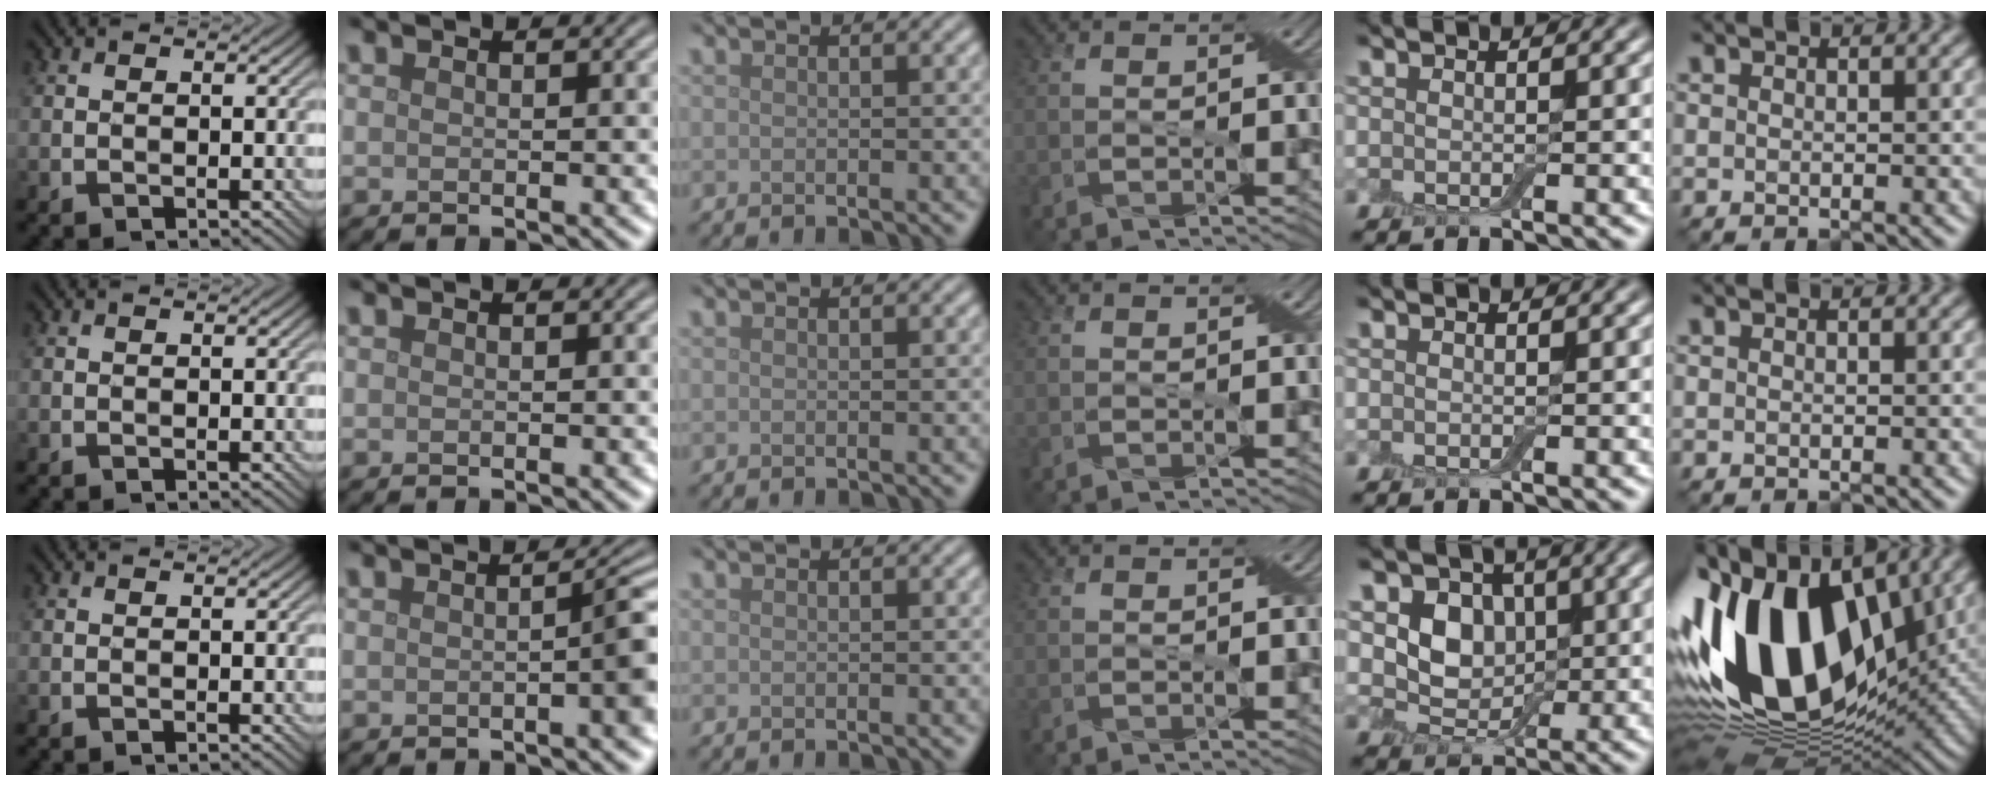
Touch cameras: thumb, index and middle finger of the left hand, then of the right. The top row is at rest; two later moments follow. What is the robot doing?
{"motion": "extract", "object": "drawer"}